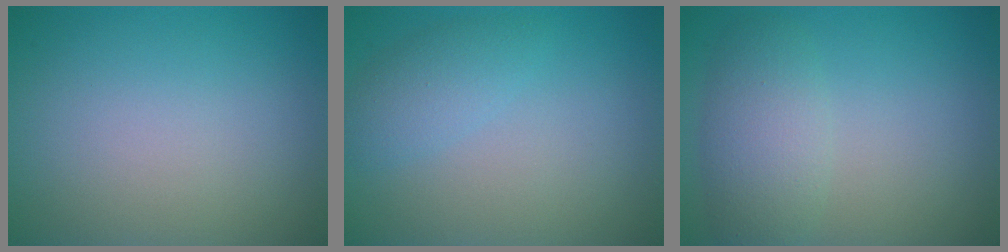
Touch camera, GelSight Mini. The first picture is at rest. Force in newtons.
{"total": 2.2, "press": 2.2, "slide": 0.2}
{"total": 3.6, "press": 3.6, "slide": 0.2}